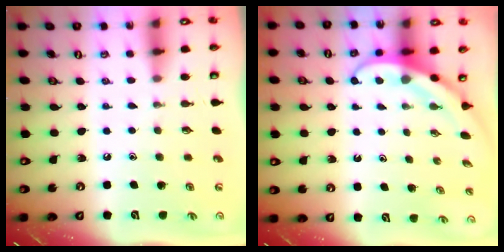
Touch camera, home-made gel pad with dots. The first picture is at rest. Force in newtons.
{"total": 3.9, "press": 3.9, "slide": 0.3}